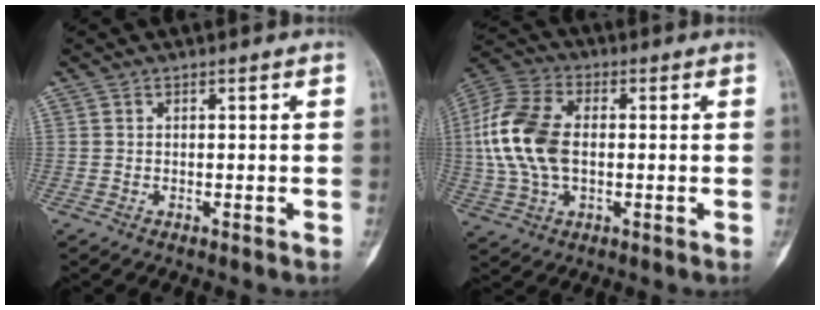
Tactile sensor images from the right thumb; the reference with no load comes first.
{"total": 14.9, "force": [0.4, 9.1, 11.9], "torque": [-0.258, 0.019, 0.005]}